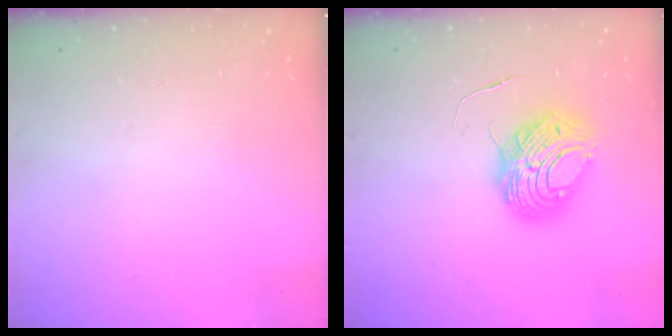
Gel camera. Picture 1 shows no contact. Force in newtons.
{"total": 9.7, "press": 9.6, "slide": 1.1}